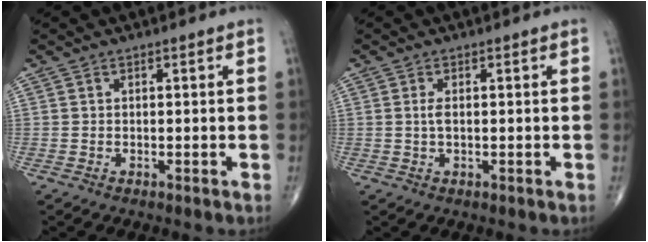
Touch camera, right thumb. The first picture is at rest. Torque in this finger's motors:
{"motor_torque": [-0.44, 0.09, 0.21, 0.26, 0.01]}